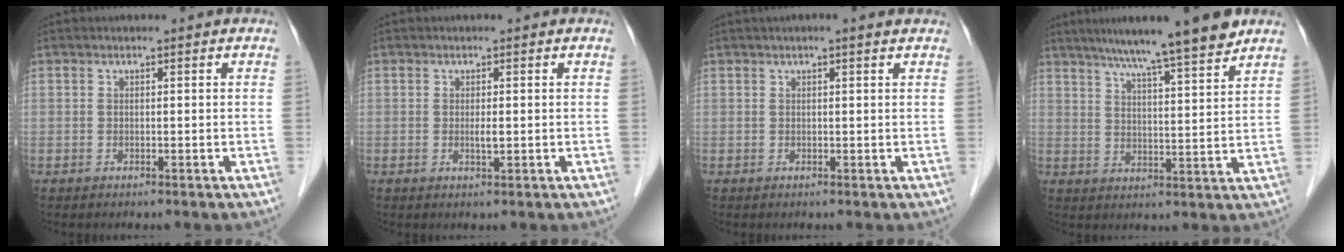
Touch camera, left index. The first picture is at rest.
{"total": 1.2, "force": [0.0, 0.2, 1.2], "torque": [-0.023, -0.002, 0.001]}
{"total": 2.9, "force": [2.2, 0.1, 1.9], "torque": [-0.025, 0.023, 0.028]}
{"total": 12.1, "force": [10.0, -0.3, 6.9], "torque": [-0.109, 0.009, 0.146]}